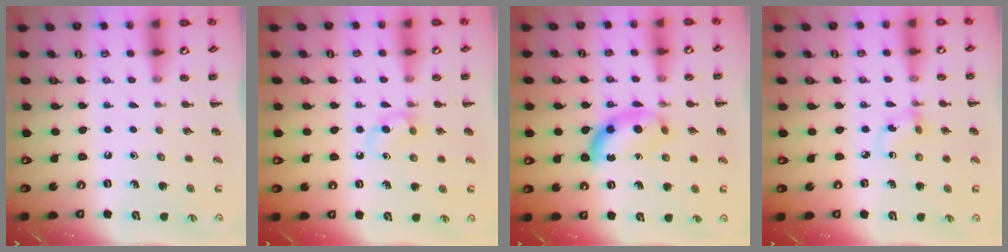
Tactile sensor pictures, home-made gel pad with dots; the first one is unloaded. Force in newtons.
{"total": 5.4, "press": 5.1, "slide": 1.7}
{"total": 9.5, "press": 9.5, "slide": 0.7}
{"total": 2.9, "press": 2.8, "slide": 0.9}